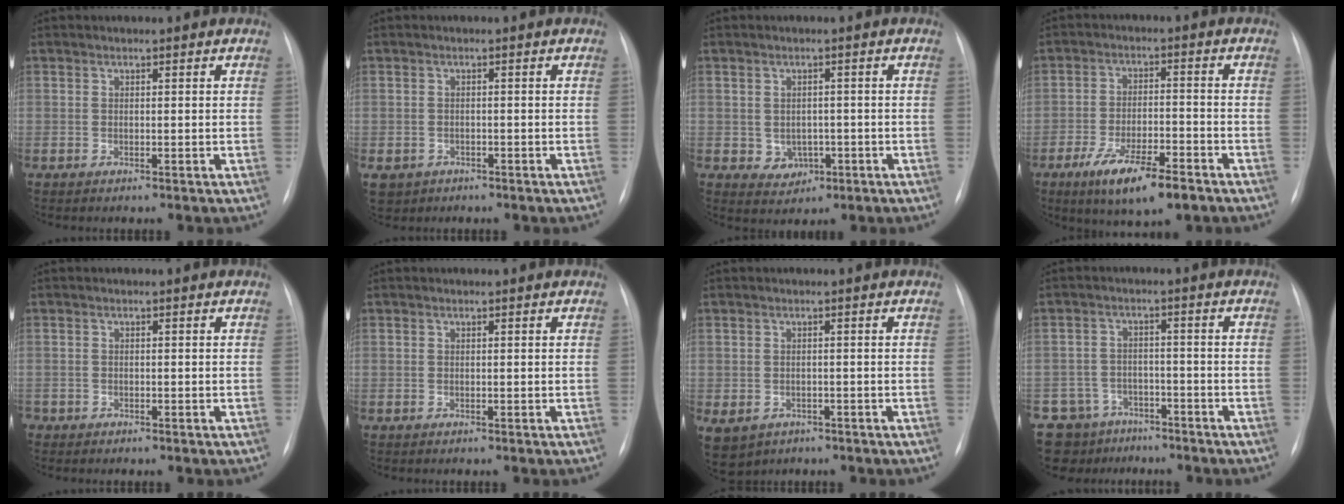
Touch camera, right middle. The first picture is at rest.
{"total": 4.5, "force": [-2.5, 3.7, 0.9], "torque": [-0.014, 0.002, -0.033]}
{"total": 3.5, "force": [-0.8, 3.0, 1.6], "torque": [-0.017, 0.004, 0.001]}
{"total": 10.4, "force": [-6.4, 2.7, 7.7], "torque": [-0.138, -0.015, -0.104]}
{"total": 0.8, "force": [-0.6, 0.6, 0.1], "torque": [0.000, 0.004, -0.008]}
{"total": 0.0}
{"total": 10.6, "force": [-5.1, 8.4, 4.1], "torque": [-0.118, -0.006, -0.056]}
{"total": 8.0, "force": [-6.0, 5.3, 0.4], "torque": [-0.004, 0.023, -0.089]}